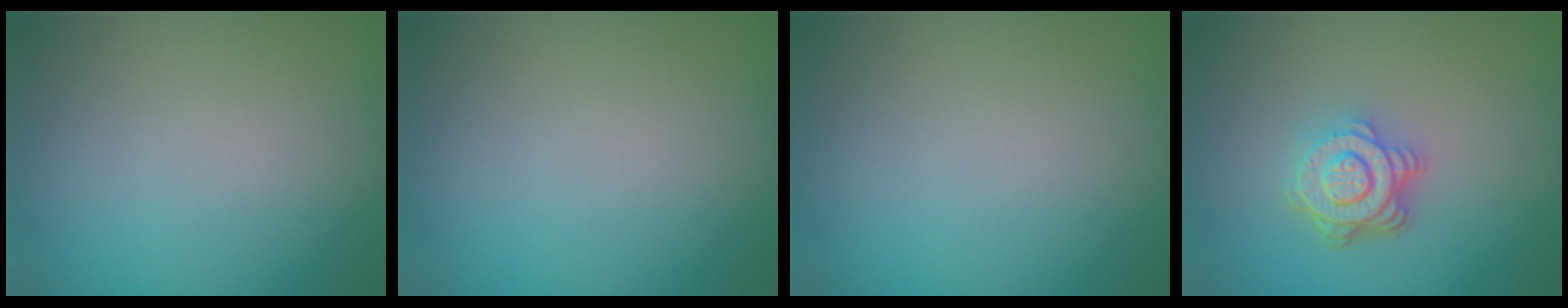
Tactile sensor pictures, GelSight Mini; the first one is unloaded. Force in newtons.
{"total": 0.0}
{"total": 0.0}
{"total": 4.7, "press": 3.5, "slide": 3.2}